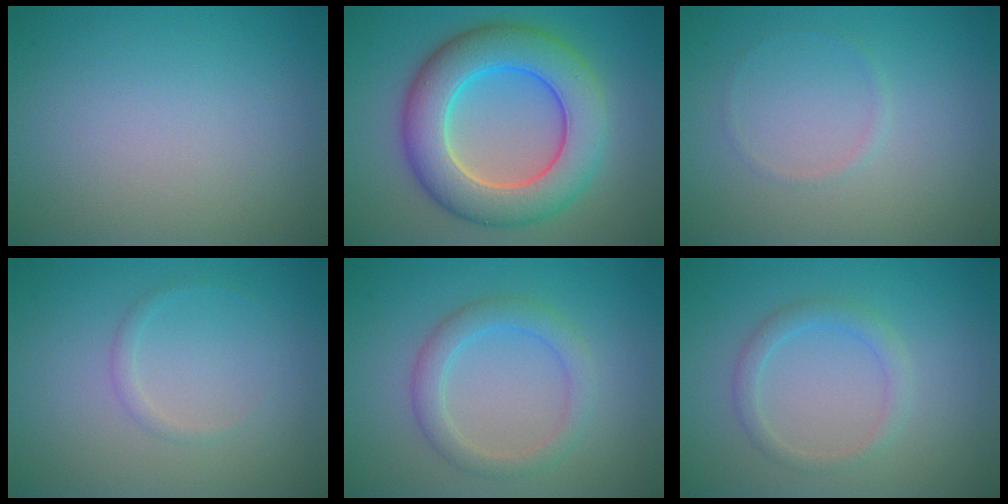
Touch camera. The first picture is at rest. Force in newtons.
{"total": 9.3, "press": 9.3, "slide": 0.3}
{"total": 0.6, "press": 0.6, "slide": 0.0}
{"total": 0.8, "press": 0.8, "slide": 0.0}
{"total": 1.9, "press": 1.9, "slide": 0.2}
{"total": 1.8, "press": 1.8, "slide": 0.0}